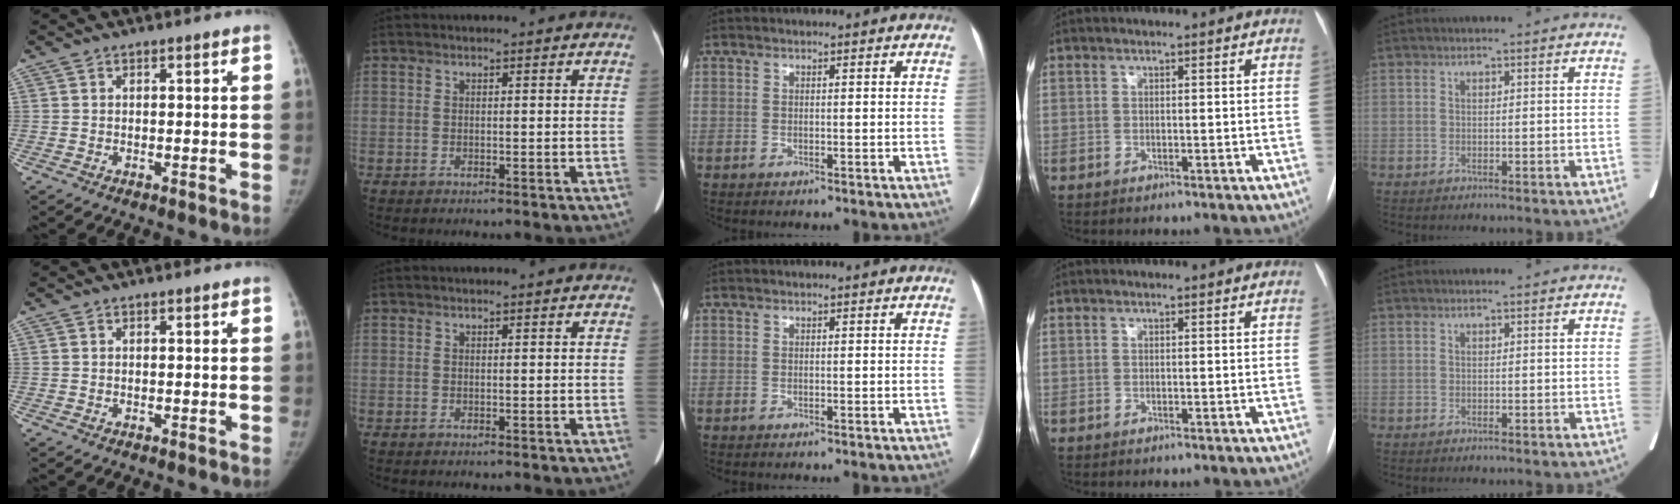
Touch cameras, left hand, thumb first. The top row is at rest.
{}